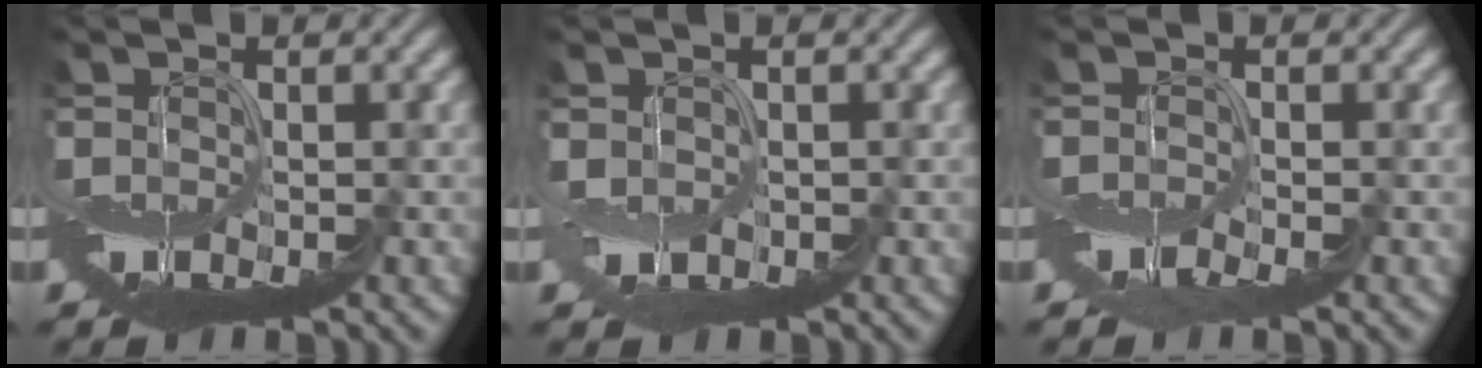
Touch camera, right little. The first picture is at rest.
{"total": 1.3, "force": [1.2, 0.6, 0.2], "torque": [-0.003, -0.001, 0.022]}
{"total": 1.3, "force": [-0.9, -0.6, -0.7], "torque": [0.011, -0.001, -0.016]}